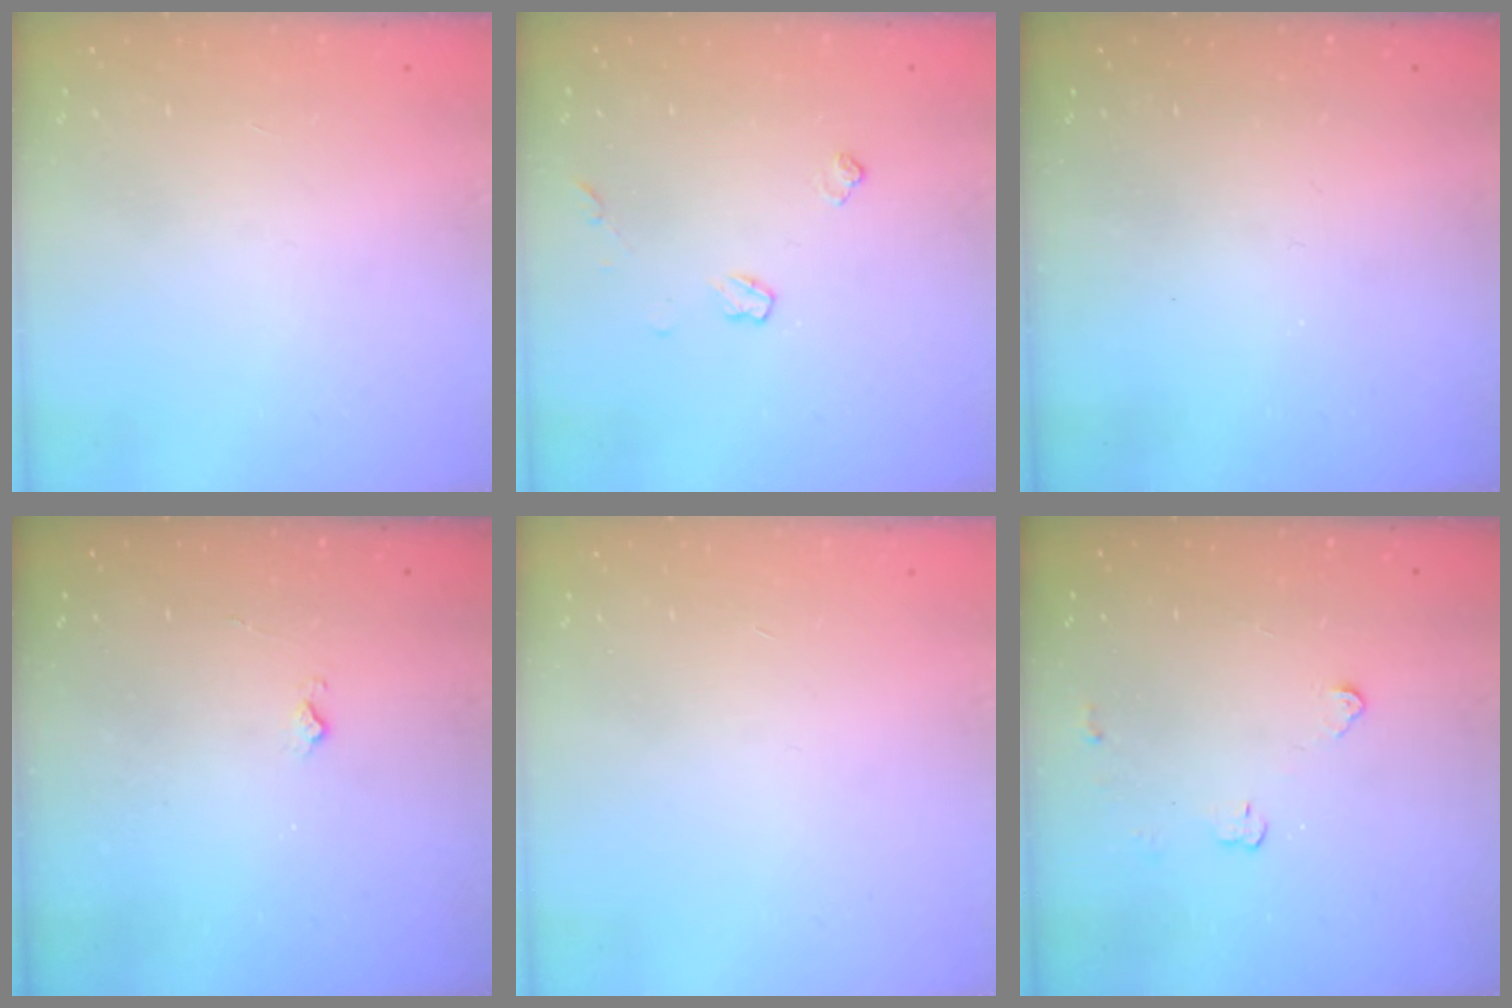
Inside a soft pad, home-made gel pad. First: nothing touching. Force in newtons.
{"total": 5.5, "press": 5.4, "slide": 0.7}
{"total": 0.0}
{"total": 3.1, "press": 3.1, "slide": 0.3}
{"total": 0.0}
{"total": 2.9, "press": 2.9, "slide": 0.4}